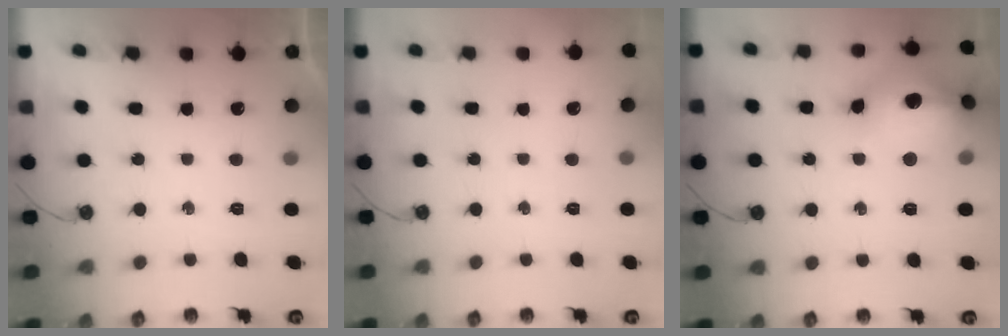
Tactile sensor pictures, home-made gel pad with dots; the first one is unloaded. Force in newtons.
{"total": 0.0}
{"total": 19.3, "press": 19.2, "slide": 1.6}